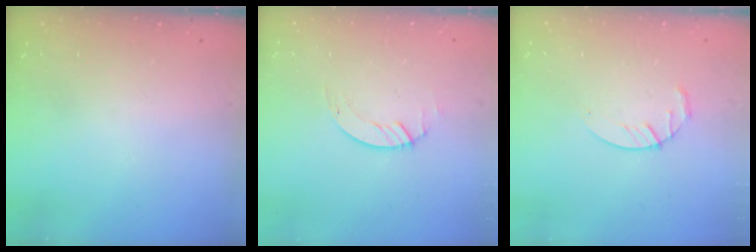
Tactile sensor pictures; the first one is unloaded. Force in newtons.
{"total": 1.4, "press": 1.4, "slide": 0.2}
{"total": 4.0, "press": 4.0, "slide": 0.6}